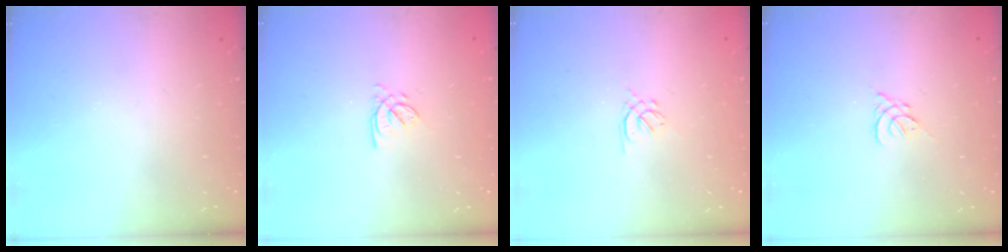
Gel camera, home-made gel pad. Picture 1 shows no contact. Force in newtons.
{"total": 2.5, "press": 2.5, "slide": 0.3}
{"total": 1.3, "press": 1.2, "slide": 0.5}
{"total": 1.3, "press": 1.2, "slide": 0.6}